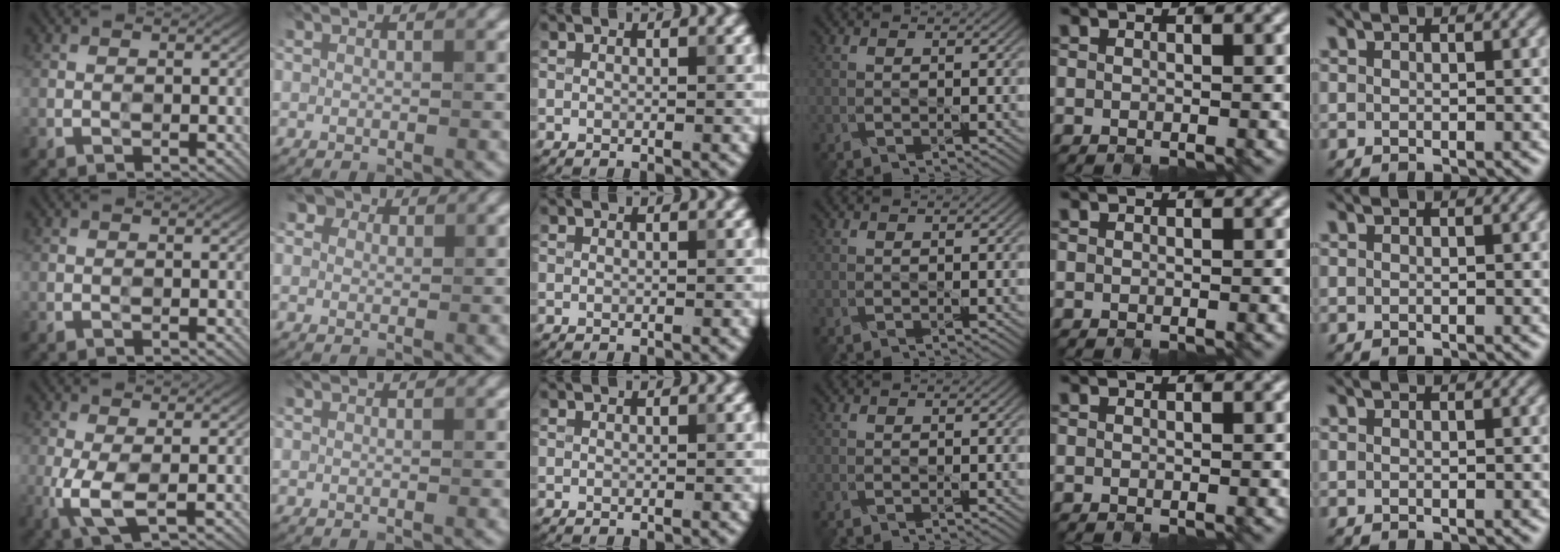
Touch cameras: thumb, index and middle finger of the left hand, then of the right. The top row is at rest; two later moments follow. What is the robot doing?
{"motion": "open", "object": "sandwich press"}